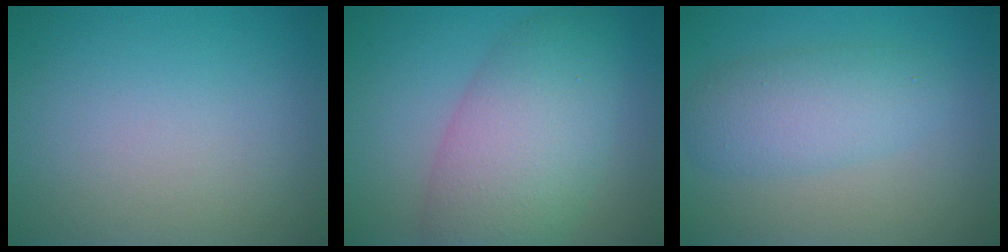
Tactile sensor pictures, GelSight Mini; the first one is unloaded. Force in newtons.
{"total": 8.2, "press": 8.2, "slide": 0.2}
{"total": 4.0, "press": 4.0, "slide": 0.1}